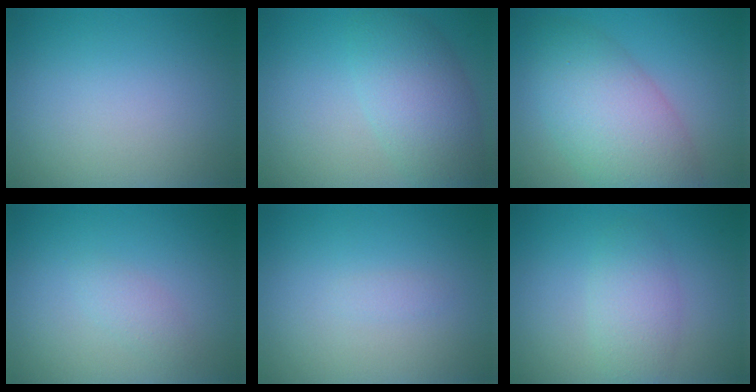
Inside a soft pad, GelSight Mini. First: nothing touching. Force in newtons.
{"total": 5.5, "press": 5.5, "slide": 0.1}
{"total": 7.5, "press": 7.5, "slide": 0.5}
{"total": 1.3, "press": 1.3, "slide": 0.1}
{"total": 0.5, "press": 0.5, "slide": 0.0}
{"total": 2.9, "press": 2.9, "slide": 0.1}